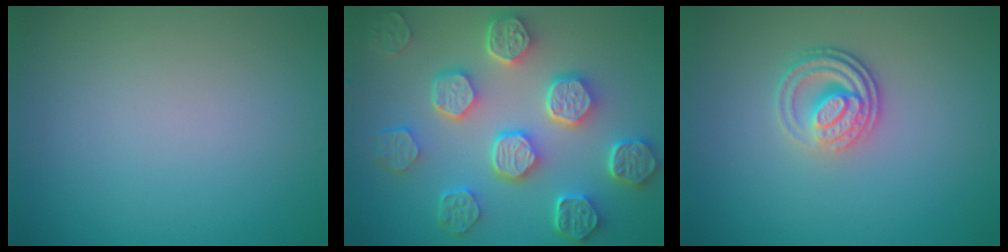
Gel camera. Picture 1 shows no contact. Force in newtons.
{"total": 7.9, "press": 6.1, "slide": 5.0}
{"total": 3.4, "press": 2.6, "slide": 2.2}